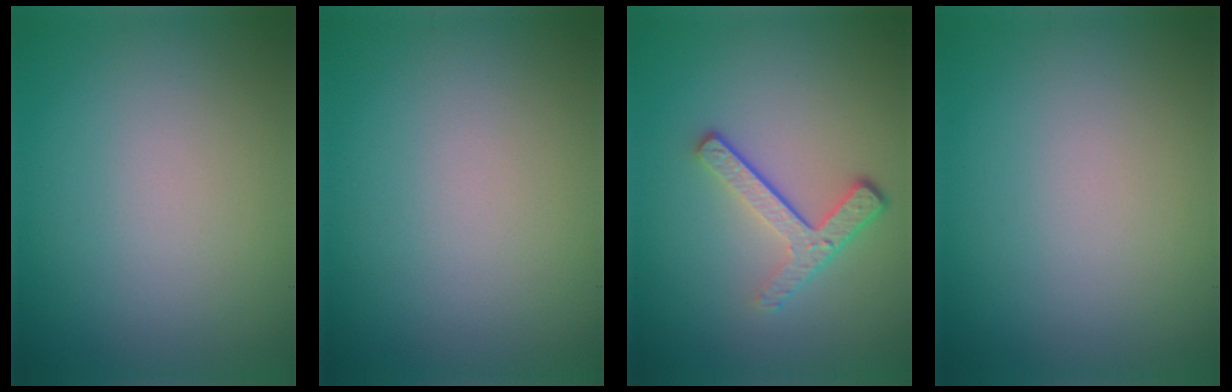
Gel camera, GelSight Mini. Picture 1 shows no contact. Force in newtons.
{"total": 0.0}
{"total": 3.5, "press": 2.5, "slide": 2.5}
{"total": 0.0}